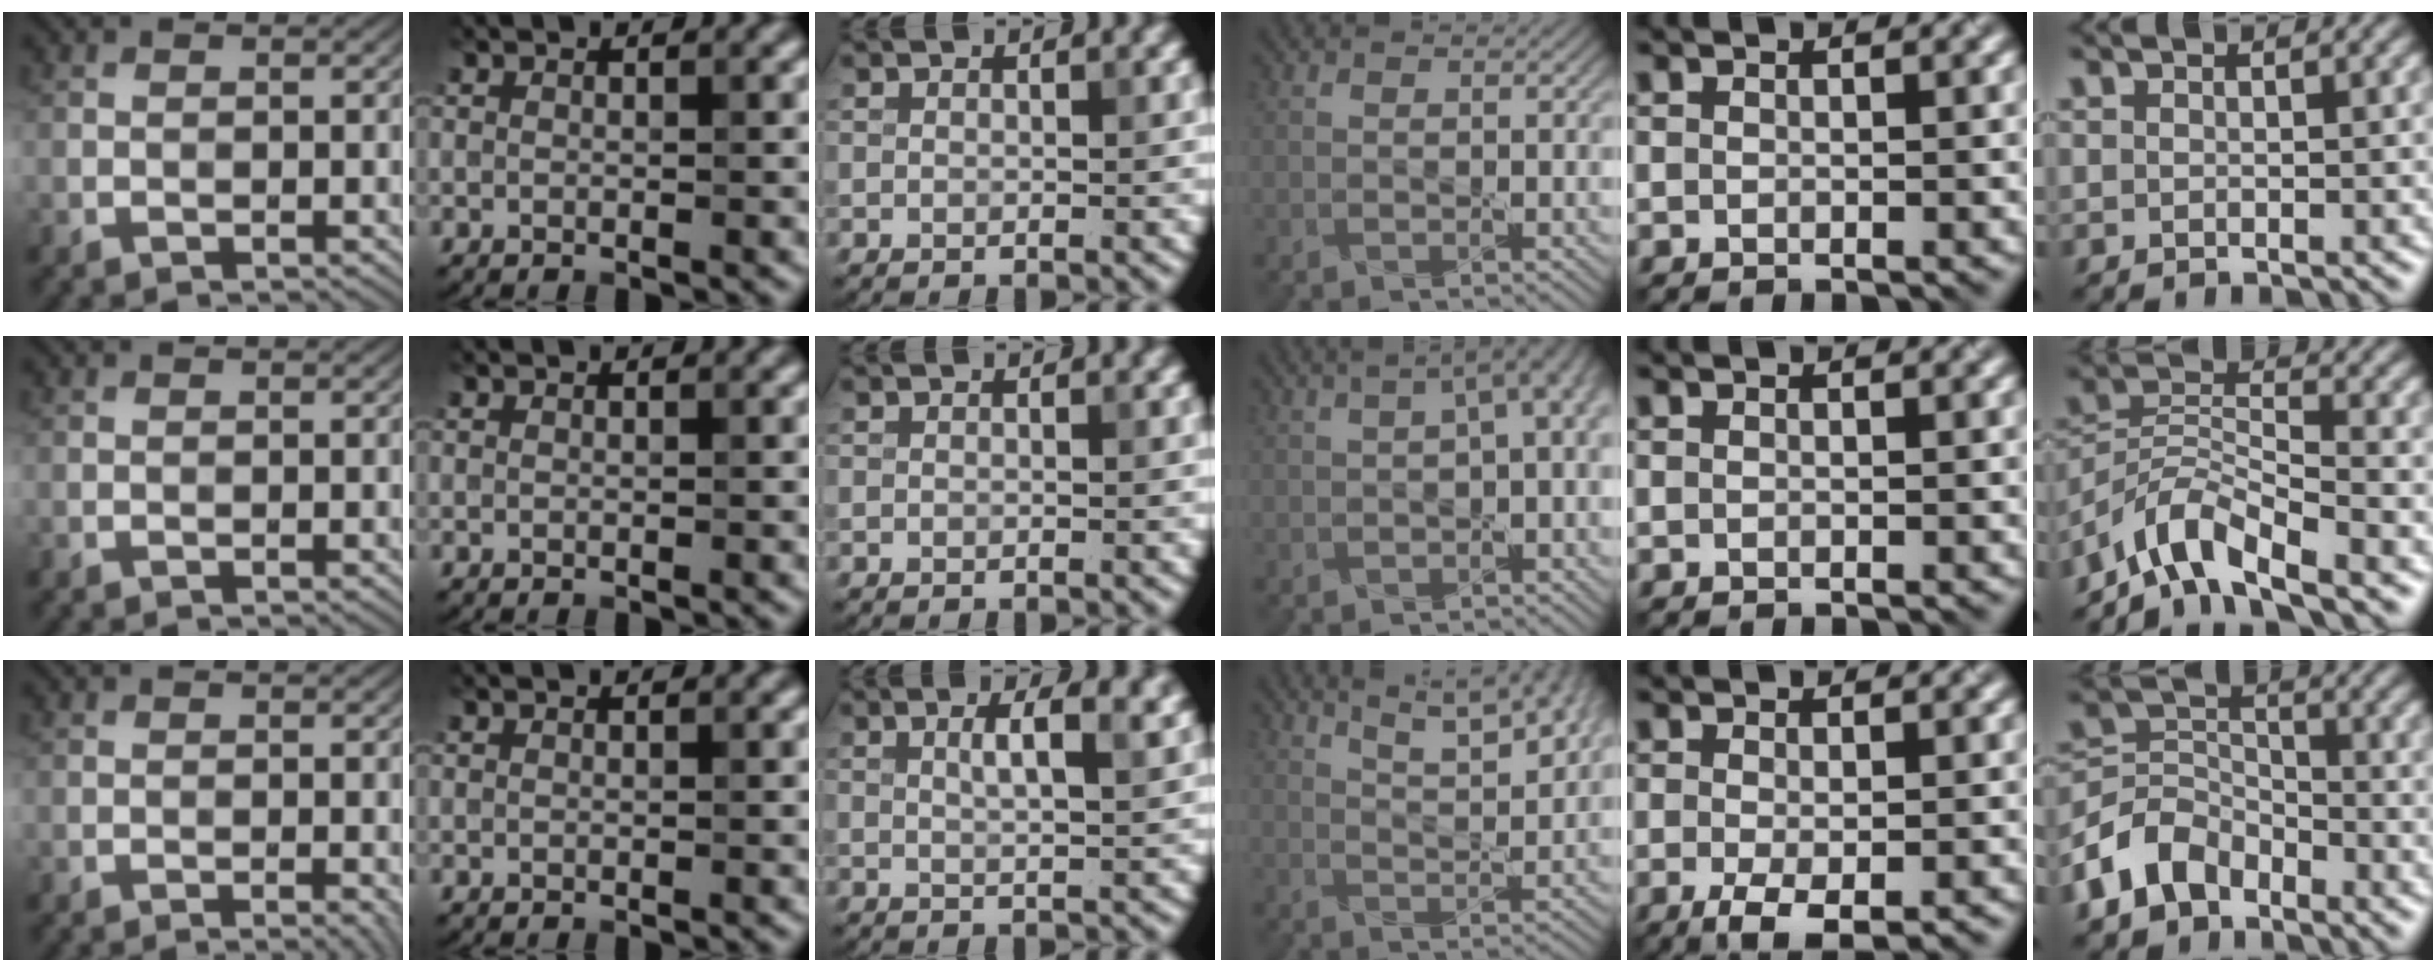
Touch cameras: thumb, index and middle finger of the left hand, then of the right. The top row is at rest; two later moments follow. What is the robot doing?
{"motion": "pour", "object": "sugar"}